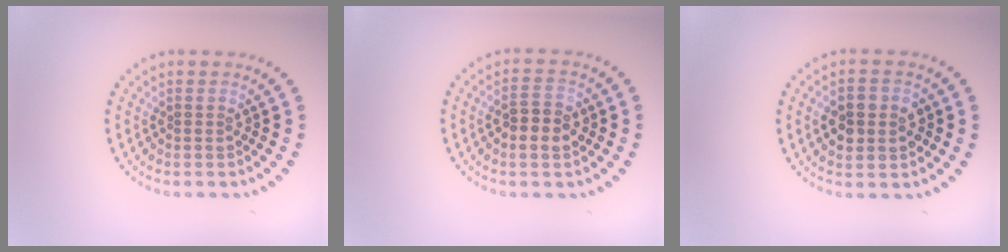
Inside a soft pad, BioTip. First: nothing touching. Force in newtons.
{"total": 2.9, "press": 2.9, "slide": 0.3}
{"total": 3.7, "press": 3.7, "slide": 0.3}